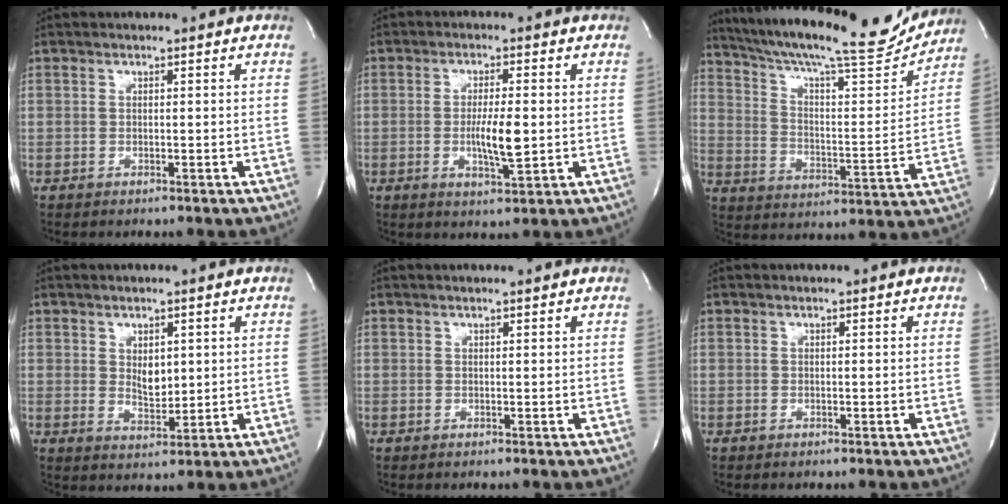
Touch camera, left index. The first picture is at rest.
{"total": 5.8, "force": [-0.5, 1.0, 5.7], "torque": [-0.105, -0.010, -0.008]}
{"total": 22.8, "force": [20.3, 3.0, 9.9], "torque": [-0.172, -0.018, 0.292]}
{"total": 3.6, "force": [1.0, 2.0, 2.8], "torque": [-0.049, -0.007, 0.025]}
{"total": 1.2, "force": [1.2, 0.0, 0.3], "torque": [-0.009, 0.008, 0.018]}
{"total": 0.0}